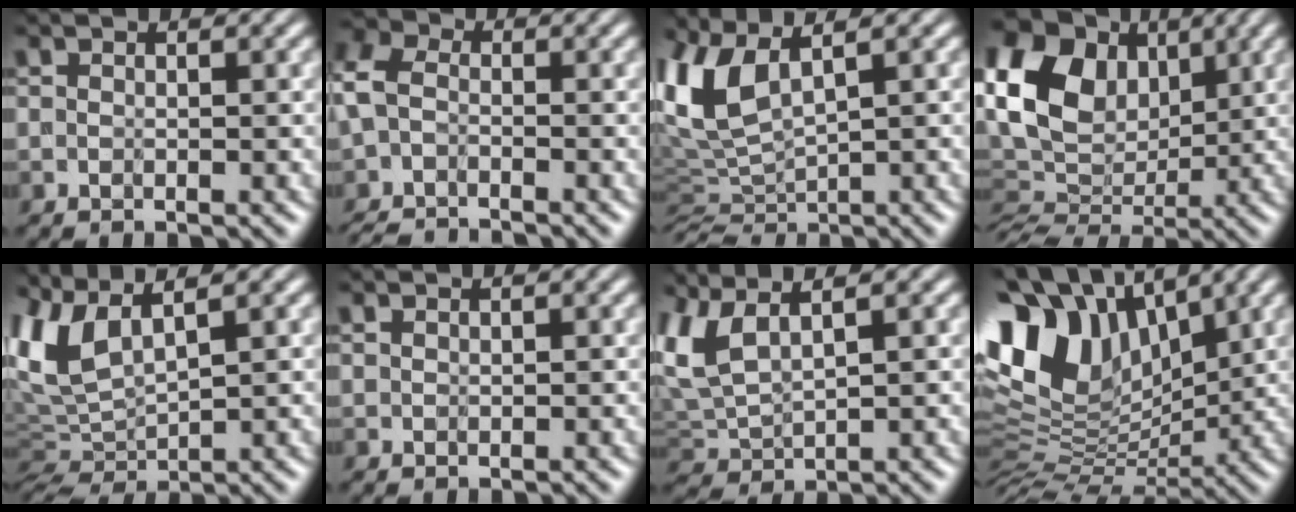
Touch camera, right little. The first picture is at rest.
{"total": 6.2, "force": [-3.9, 3.3, 3.5], "torque": [-0.106, -0.020, -0.070]}
{"total": 5.0, "force": [1.5, 2.3, 4.1], "torque": [-0.121, 0.006, 0.029]}
{"total": 11.0, "force": [4.0, 7.4, 7.1], "torque": [-0.168, 0.015, 0.069]}
{"total": 4.8, "force": [2.5, 1.6, 3.8], "torque": [-0.116, 0.007, 0.051]}
{"total": 0.5, "force": [0.5, 0.3, 0.2], "torque": [-0.007, 0.003, 0.011]}
{"total": 5.1, "force": [2.1, 2.4, 4.0], "torque": [-0.125, 0.004, 0.043]}
{"total": 12.4, "force": [5.7, 7.3, 8.3], "torque": [-0.210, 0.020, 0.104]}